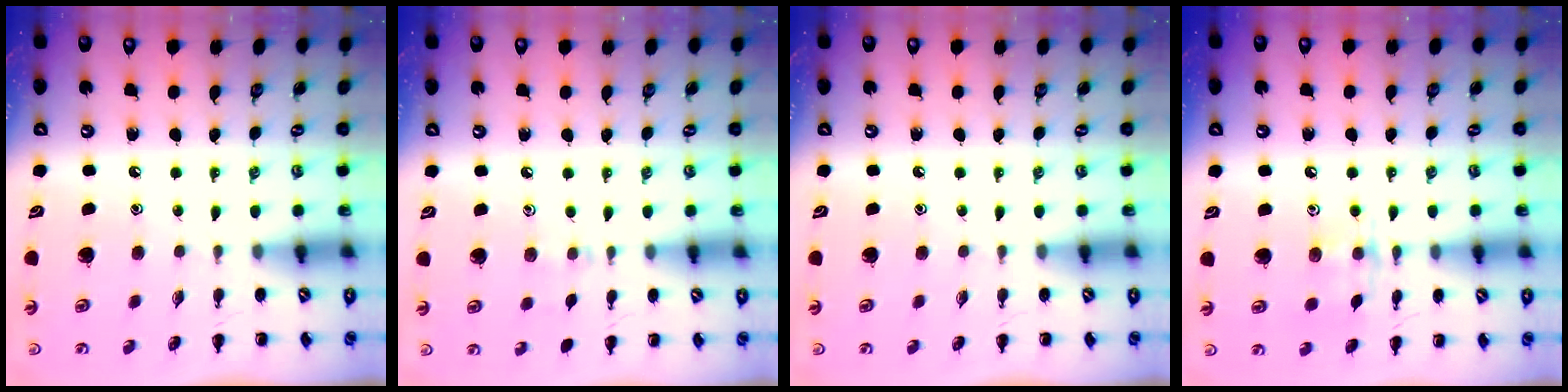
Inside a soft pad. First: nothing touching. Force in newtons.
{"total": 4.4, "press": 4.2, "slide": 1.5}
{"total": 0.0}
{"total": 8.4, "press": 8.3, "slide": 0.6}